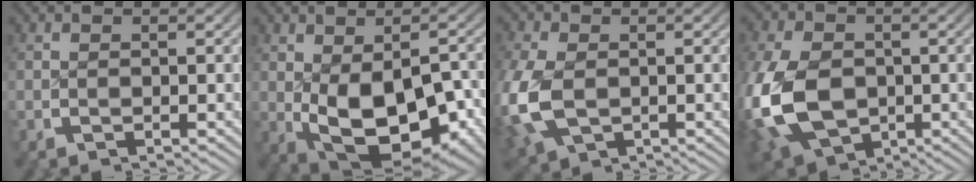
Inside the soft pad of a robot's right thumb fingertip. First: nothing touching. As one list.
[{"total": 13.5, "force": [-2.7, 8.5, 10.2], "torque": [-0.189, -0.055, -0.008]}, {"total": 7.7, "force": [-1.2, 5.8, 5.0], "torque": [-0.157, -0.038, 0.006]}, {"total": 11.9, "force": [-2.1, 8.6, 8.0], "torque": [-0.211, -0.053, -0.008]}]